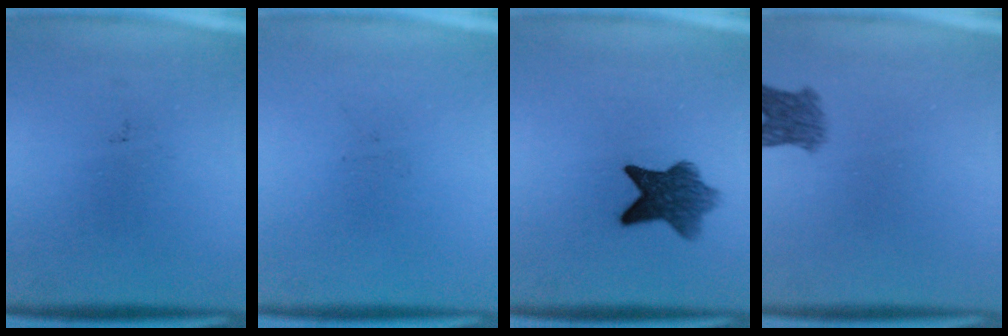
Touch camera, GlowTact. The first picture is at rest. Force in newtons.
{"total": 0.0}
{"total": 7.1}
{"total": 3.6}